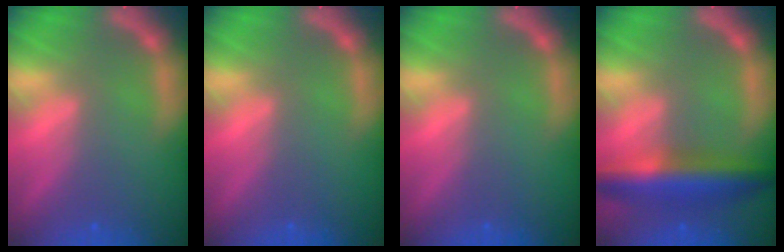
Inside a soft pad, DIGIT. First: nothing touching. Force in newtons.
{"total": 0.0}
{"total": 0.0}
{"total": 7.0}